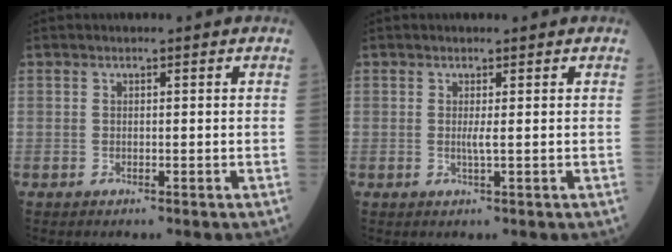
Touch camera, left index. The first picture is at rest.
{"total": 1.0, "force": [-0.2, -0.4, 1.0], "torque": [-0.023, -0.007, -0.003]}